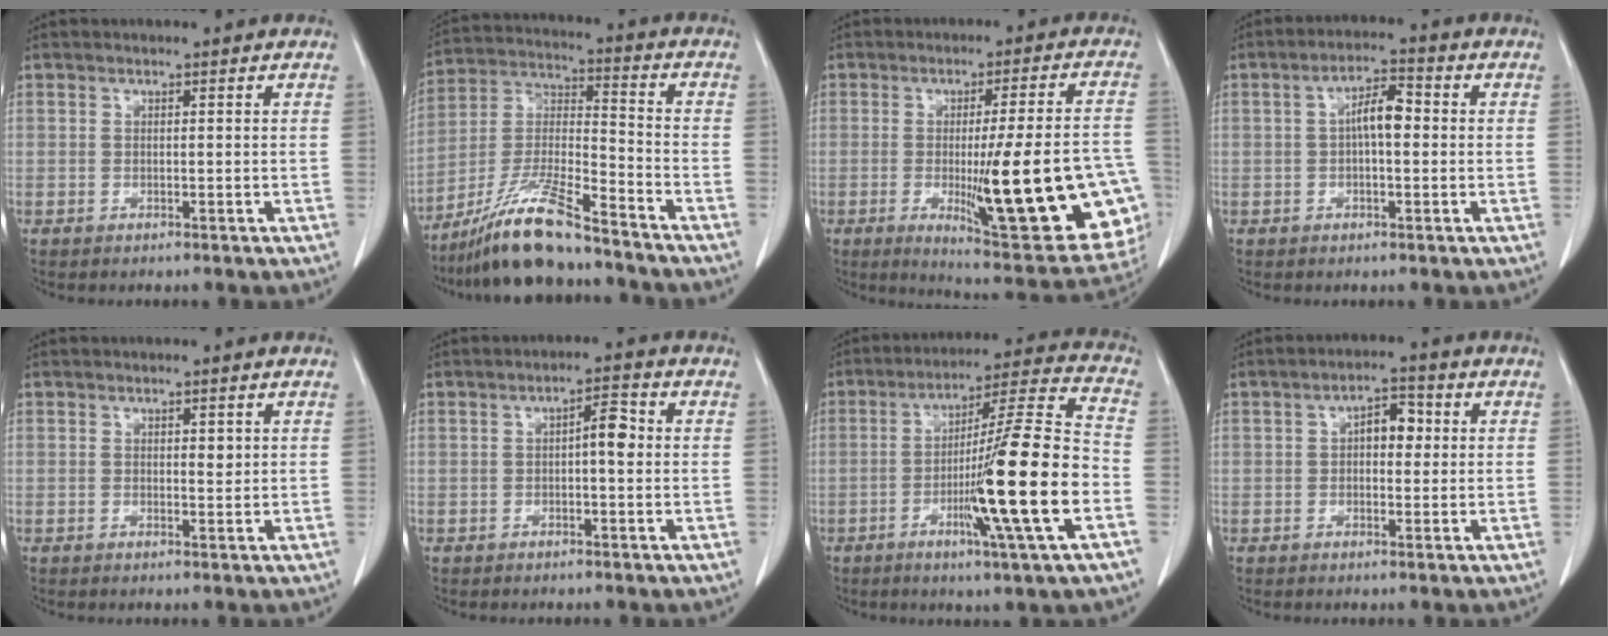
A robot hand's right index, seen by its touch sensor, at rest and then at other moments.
{"total": 14.3, "force": [-11.4, 1.4, 8.5], "torque": [-0.169, -0.014, -0.210]}
{"total": 24.2, "force": [-5.4, 3.3, 23.4], "torque": [-0.227, -0.011, -0.056]}
{"total": 5.3, "force": [0.3, 1.7, 5.0], "torque": [-0.090, 0.018, 0.000]}
{"total": 1.4, "force": [0.4, 0.6, 1.2], "torque": [-0.016, -0.002, 0.008]}
{"total": 3.7, "force": [0.1, 0.9, 3.5], "torque": [-0.053, 0.010, -0.002]}
{"total": 18.4, "force": [-5.0, -0.9, 17.6], "torque": [-0.287, -0.006, -0.088]}
{"total": 4.6, "force": [0.7, 2.4, 3.9], "torque": [-0.060, 0.020, 0.007]}